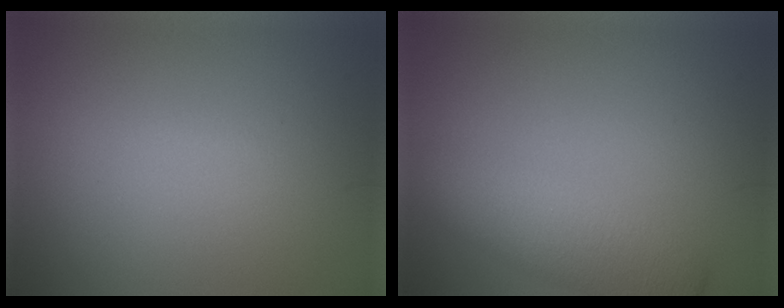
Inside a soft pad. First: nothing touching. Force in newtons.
{"total": 4.5, "press": 4.5, "slide": 0.3}